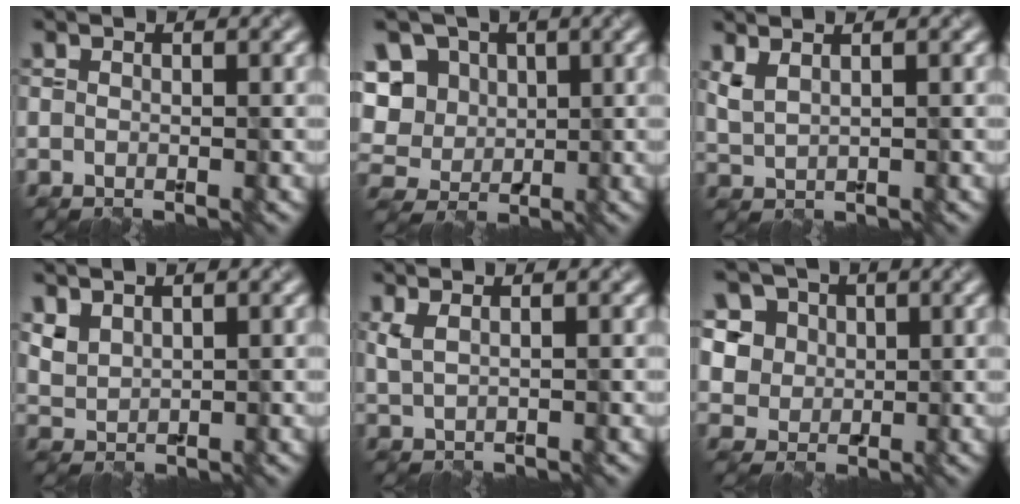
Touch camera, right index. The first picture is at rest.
{"total": 9.4, "force": [2.8, 7.9, 4.2], "torque": [-0.083, 0.022, 0.029]}
{"total": 2.1, "force": [1.5, 0.7, 1.2], "torque": [-0.029, 0.004, 0.035]}
{"total": 2.0, "force": [1.5, 1.1, 0.8], "torque": [-0.023, 0.002, 0.037]}
{"total": 2.2, "force": [1.3, 0.9, 1.5], "torque": [-0.025, 0.000, 0.020]}
{"total": 7.7, "force": [3.6, 6.1, 3.0], "torque": [-0.059, 0.011, 0.045]}